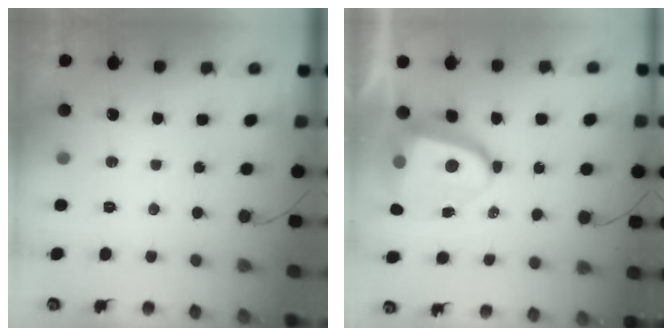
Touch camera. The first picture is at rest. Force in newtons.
{"total": 8.3, "press": 8.2, "slide": 1.0}